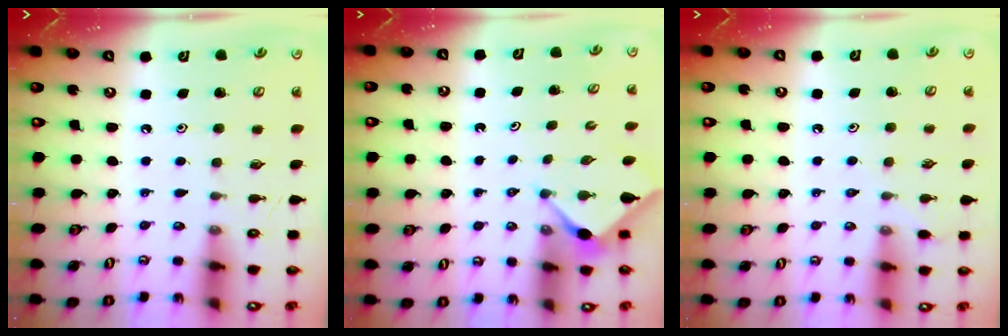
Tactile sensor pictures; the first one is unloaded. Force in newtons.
{"total": 2.9, "press": 2.8, "slide": 0.5}
{"total": 4.9, "press": 4.8, "slide": 0.8}